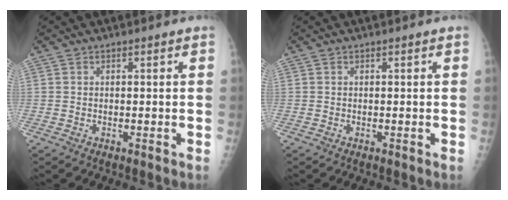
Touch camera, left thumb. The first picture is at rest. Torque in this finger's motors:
{"motor_torque": [0.00, 0.00, -0.12, -0.10, 0.00]}